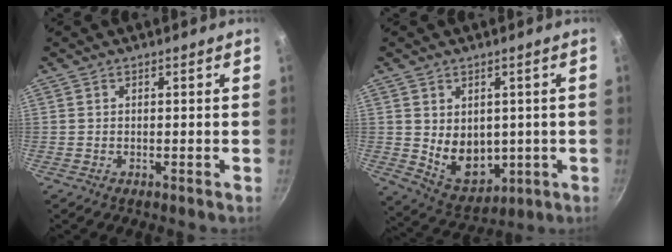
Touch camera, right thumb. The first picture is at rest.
{"total": 10.0, "force": [0.3, 7.6, 6.4], "torque": [-0.072, -0.019, 0.034]}